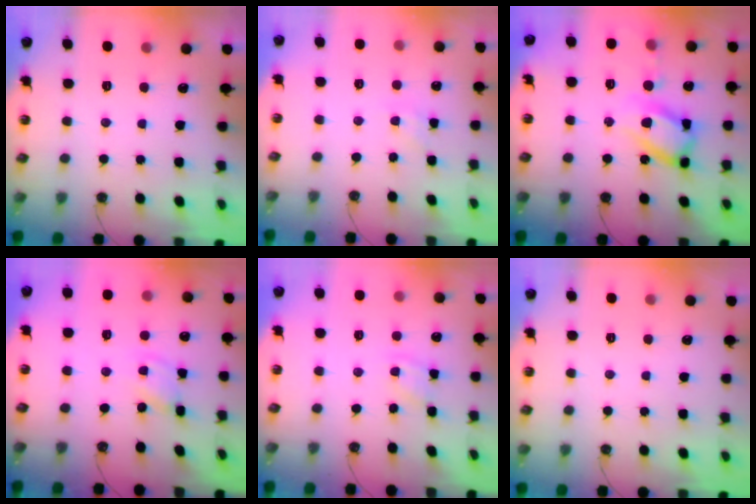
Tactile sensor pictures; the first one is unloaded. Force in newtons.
{"total": 2.8, "press": 2.8, "slide": 0.5}
{"total": 14.4, "press": 14.4, "slide": 1.3}
{"total": 1.8, "press": 1.8, "slide": 0.2}
{"total": 4.5, "press": 4.5, "slide": 0.4}
{"total": 1.2, "press": 1.1, "slide": 0.3}